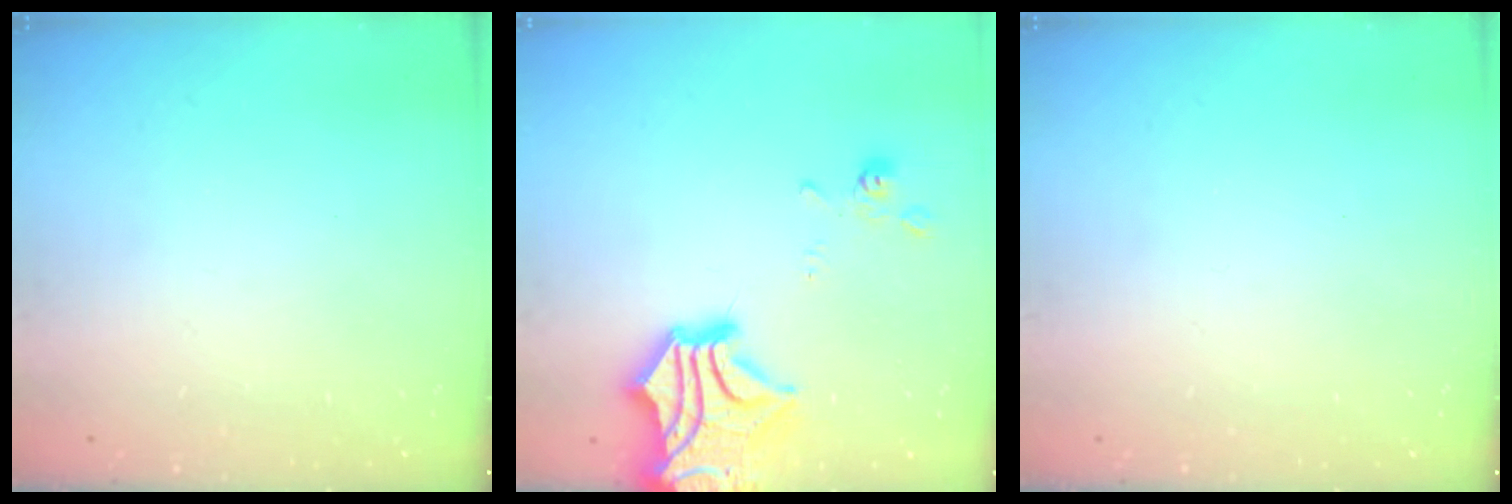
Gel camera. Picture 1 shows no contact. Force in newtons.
{"total": 10.1, "press": 9.9, "slide": 2.3}
{"total": 0.0}